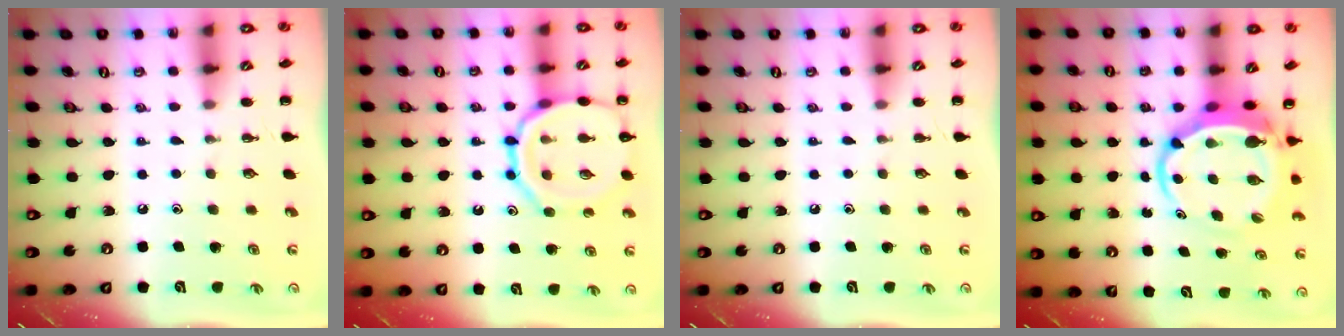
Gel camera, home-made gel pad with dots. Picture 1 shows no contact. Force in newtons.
{"total": 15.2, "press": 15.1, "slide": 1.3}
{"total": 0.0}
{"total": 6.9, "press": 6.6, "slide": 1.9}